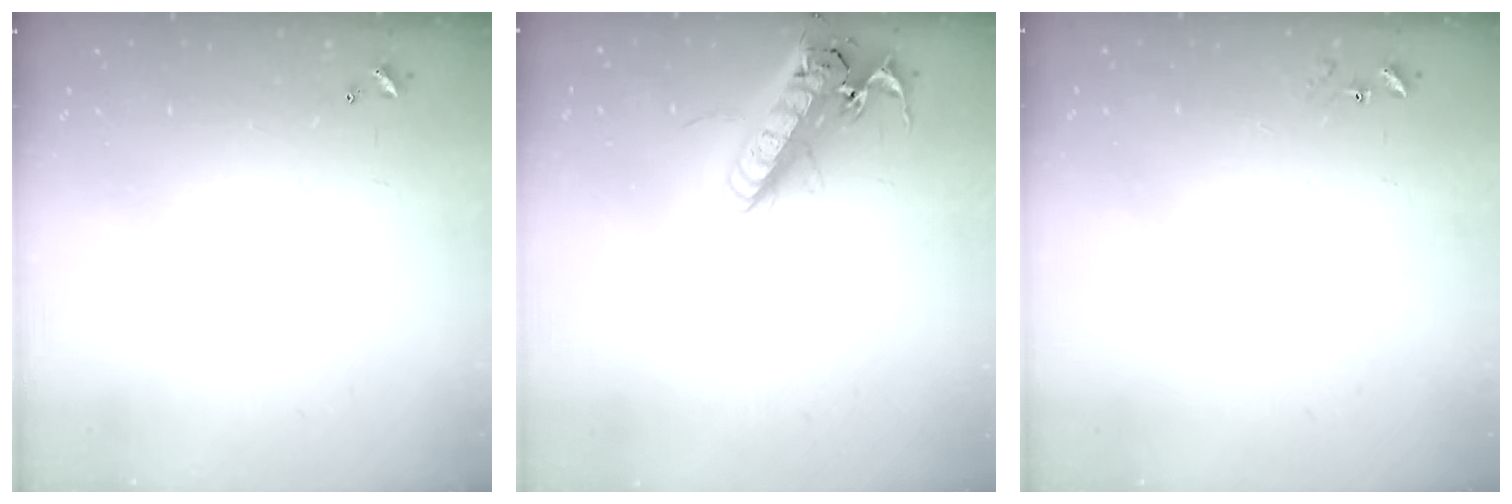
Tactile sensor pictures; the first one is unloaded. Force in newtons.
{"total": 19.1, "press": 18.8, "slide": 3.3}
{"total": 6.9, "press": 6.8, "slide": 0.6}